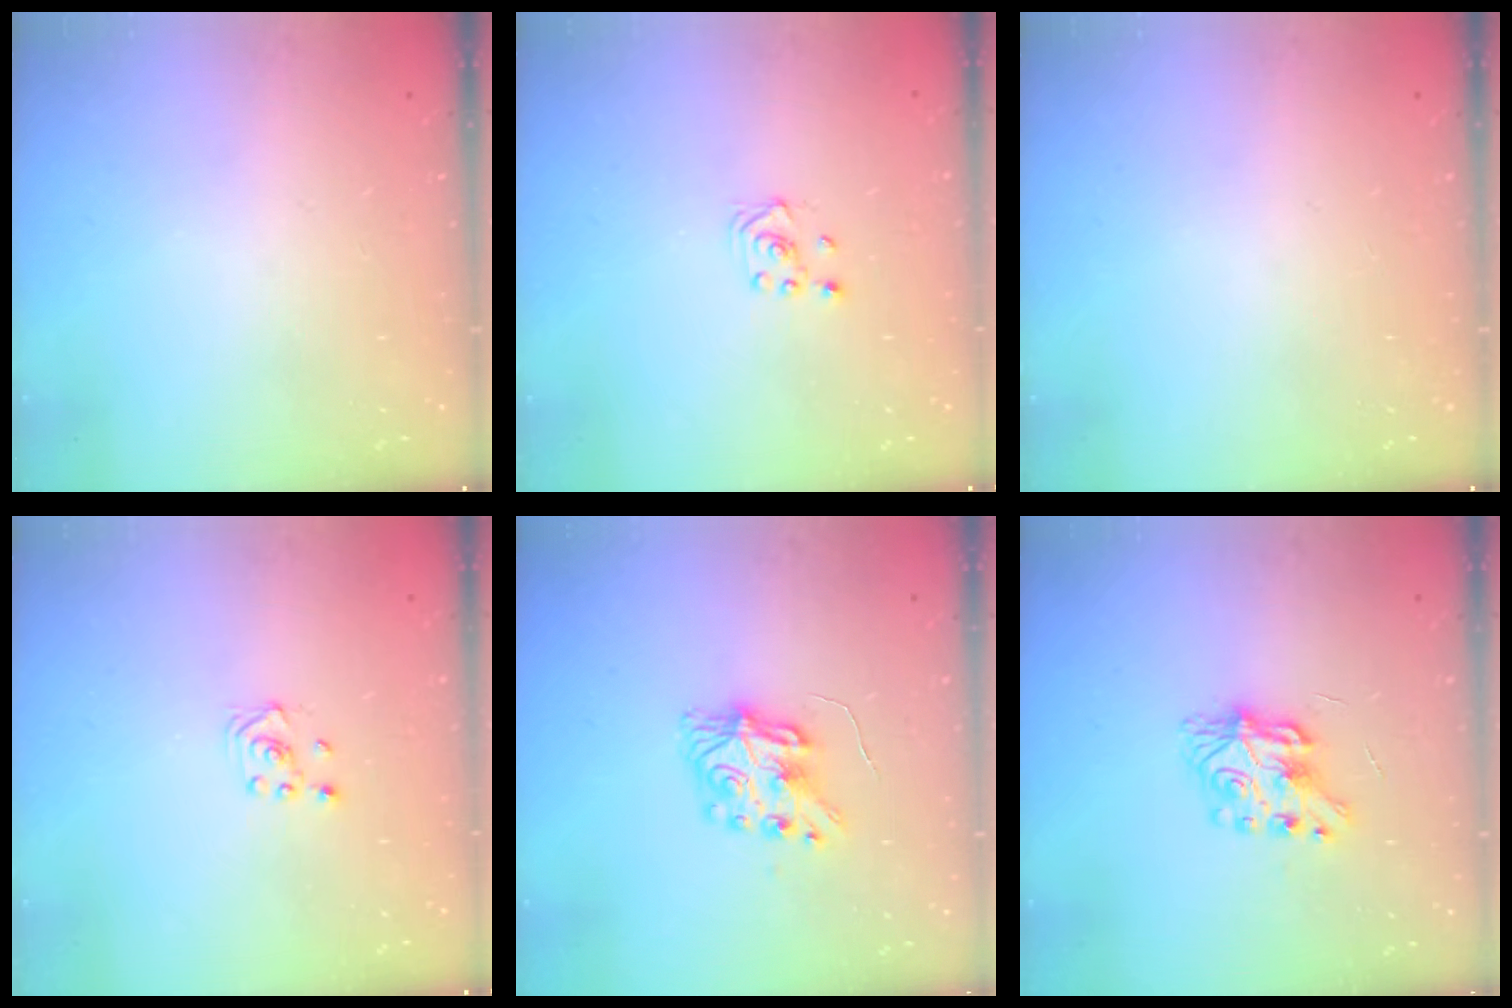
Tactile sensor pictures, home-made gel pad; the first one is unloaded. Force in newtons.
{"total": 1.9, "press": 1.8, "slide": 0.6}
{"total": 0.0}
{"total": 1.9, "press": 1.8, "slide": 0.6}
{"total": 8.3, "press": 8.3, "slide": 0.4}
{"total": 7.8, "press": 7.8, "slide": 0.1}